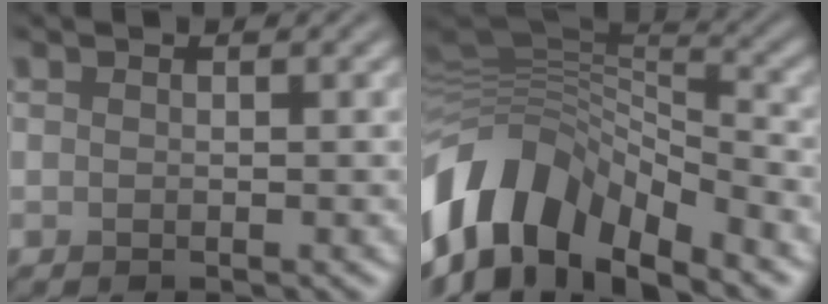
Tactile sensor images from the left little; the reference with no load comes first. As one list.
[{"total": 12.4, "force": [-5.6, 6.7, 8.7], "torque": [-0.170, 0.009, -0.113]}]